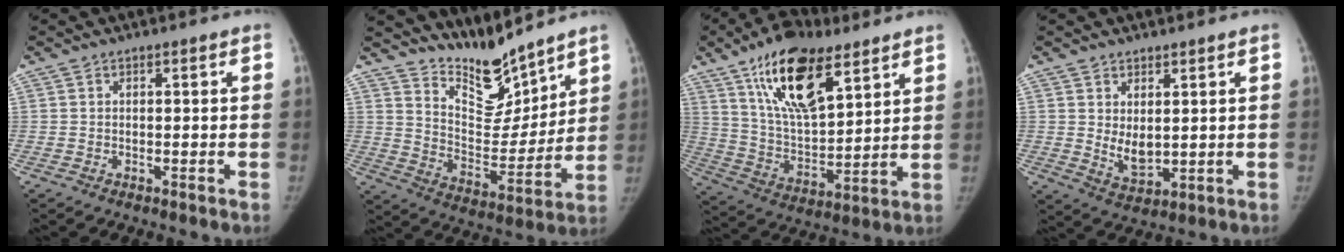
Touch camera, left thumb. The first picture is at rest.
{"total": 12.9, "force": [11.6, 3.7, 4.4], "torque": [-0.033, -0.094, 0.211]}
{"total": 19.4, "force": [11.0, 8.3, 13.7], "torque": [-0.210, -0.050, 0.199]}
{"total": 5.0, "force": [1.4, 3.0, 3.7], "torque": [-0.051, -0.025, 0.037]}